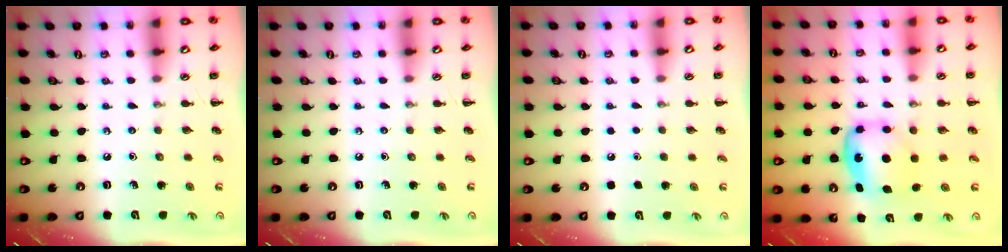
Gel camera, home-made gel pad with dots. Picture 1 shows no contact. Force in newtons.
{"total": 0.0}
{"total": 1.7, "press": 1.7, "slide": 0.1}
{"total": 6.4, "press": 6.1, "slide": 1.8}